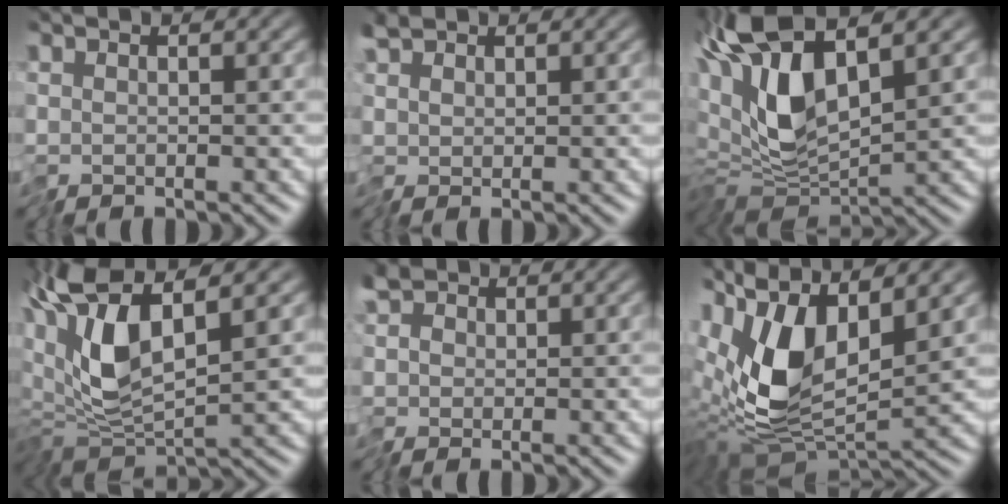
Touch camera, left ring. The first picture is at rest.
{"total": 1.7, "force": [0.7, 1.3, 0.9], "torque": [-0.026, 0.005, 0.011]}
{"total": 10.6, "force": [2.6, 5.1, 8.9], "torque": [-0.206, -0.006, 0.045]}
{"total": 8.3, "force": [1.3, 3.0, 7.7], "torque": [-0.170, 0.003, 0.019]}
{"total": 2.2, "force": [0.1, 1.9, 1.0], "torque": [-0.023, 0.005, -0.008]}
{"total": 9.7, "force": [1.4, 4.4, 8.5], "torque": [-0.180, -0.007, 0.020]}